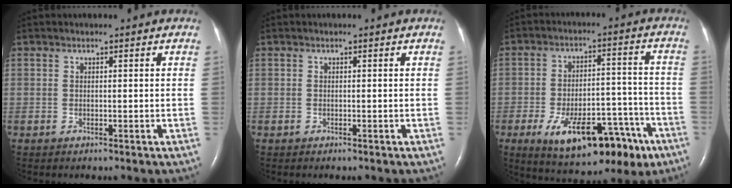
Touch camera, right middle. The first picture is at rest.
{"total": 0.0}
{"total": 16.8, "force": [-9.2, 6.8, 12.4], "torque": [-0.168, 0.014, -0.124]}